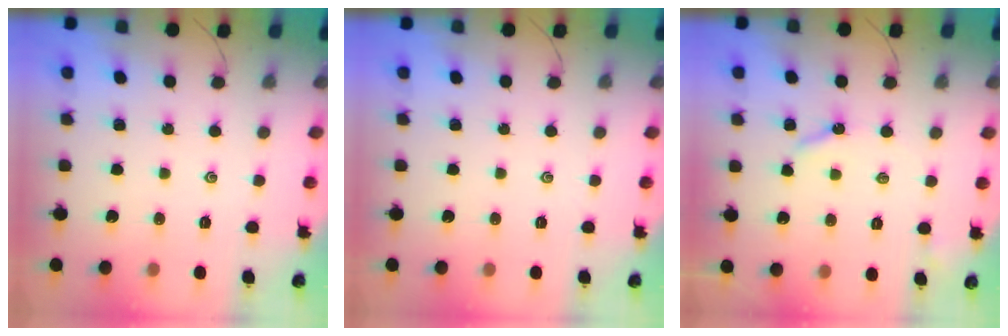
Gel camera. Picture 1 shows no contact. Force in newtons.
{"total": 0.0}
{"total": 3.2, "press": 3.2, "slide": 0.5}